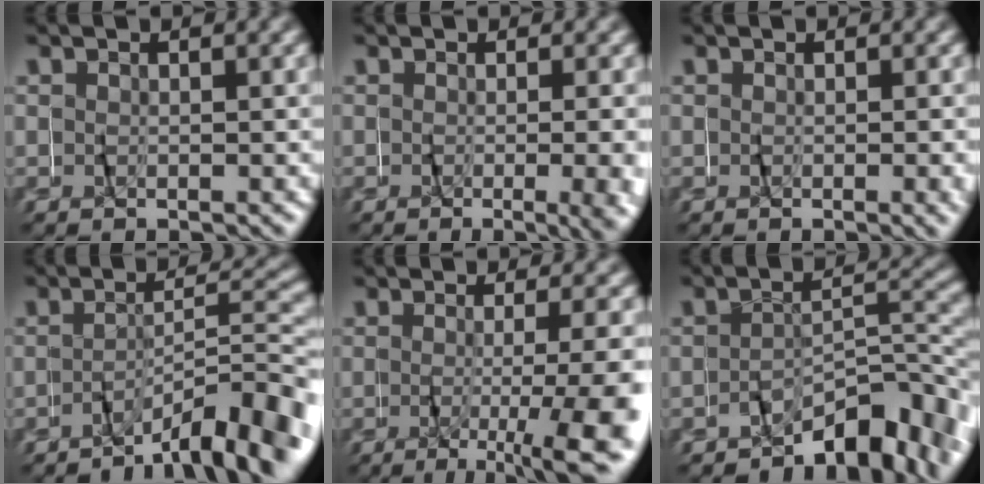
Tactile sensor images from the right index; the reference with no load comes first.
{"total": 3.5, "force": [-1.2, -0.1, 3.3], "torque": [-0.040, -0.013, -0.012]}
{"total": 0.7, "force": [-0.2, -0.5, 0.5], "torque": [-0.009, -0.003, -0.003]}
{"total": 7.5, "force": [-6.2, 0.6, 4.2], "torque": [-0.067, -0.005, -0.096]}
{"total": 5.1, "force": [-2.7, -0.8, 4.3], "torque": [-0.052, -0.010, -0.040]}
{"total": 7.3, "force": [-5.6, 2.2, 4.2], "torque": [-0.061, -0.012, -0.083]}